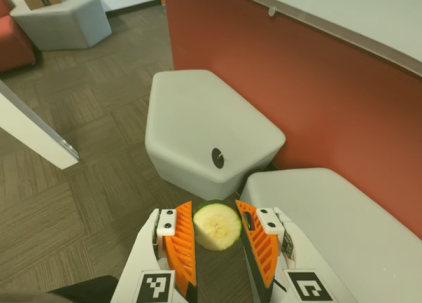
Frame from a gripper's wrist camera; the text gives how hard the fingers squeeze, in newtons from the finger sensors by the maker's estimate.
{"total": 11.9, "left": 12.5, "right": 11.3}